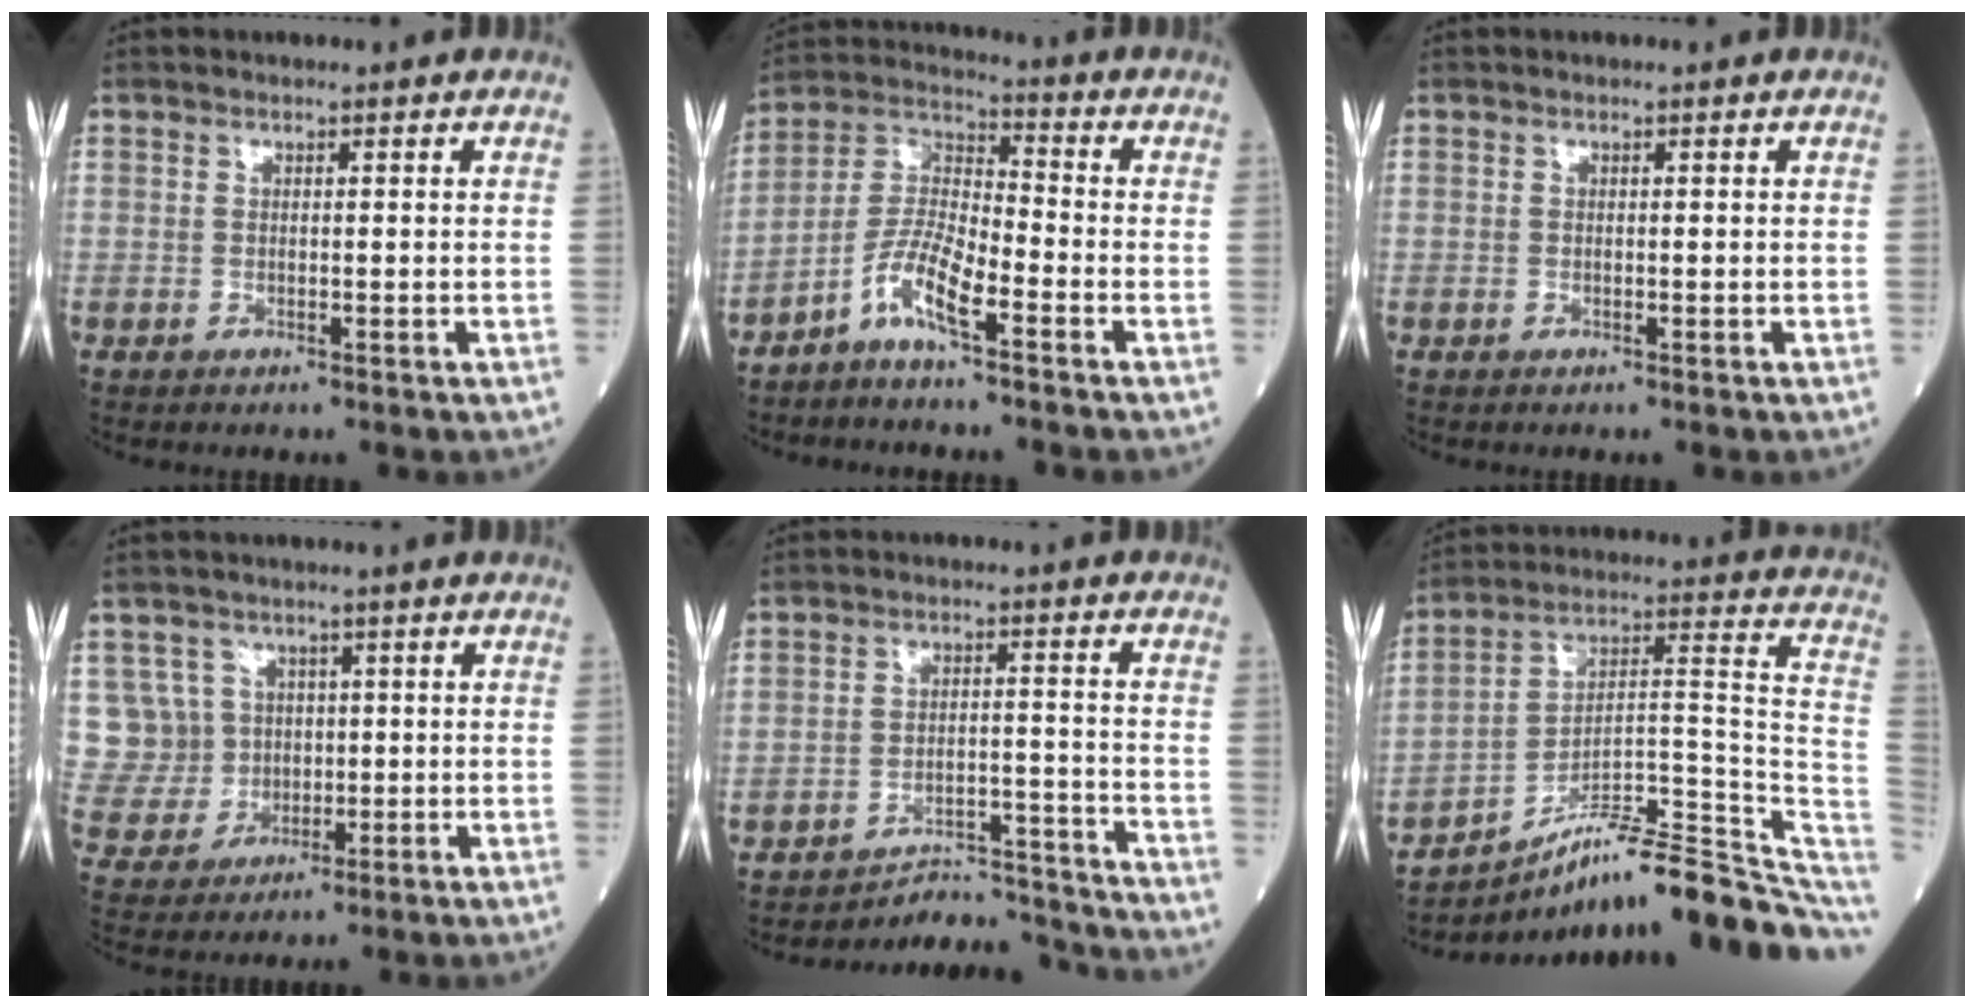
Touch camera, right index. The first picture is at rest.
{"total": 7.7, "force": [-4.6, 1.3, 6.0], "torque": [-0.129, 0.005, -0.098]}
{"total": 0.0}
{"total": 8.2, "force": [2.0, 7.9, 0.5], "torque": [-0.022, 0.034, 0.051]}
{"total": 9.6, "force": [-9.5, -0.2, -1.2], "torque": [0.019, 0.029, -0.141]}
{"total": 19.4, "force": [-14.6, 2.9, 12.4], "torque": [-0.124, 0.059, -0.223]}